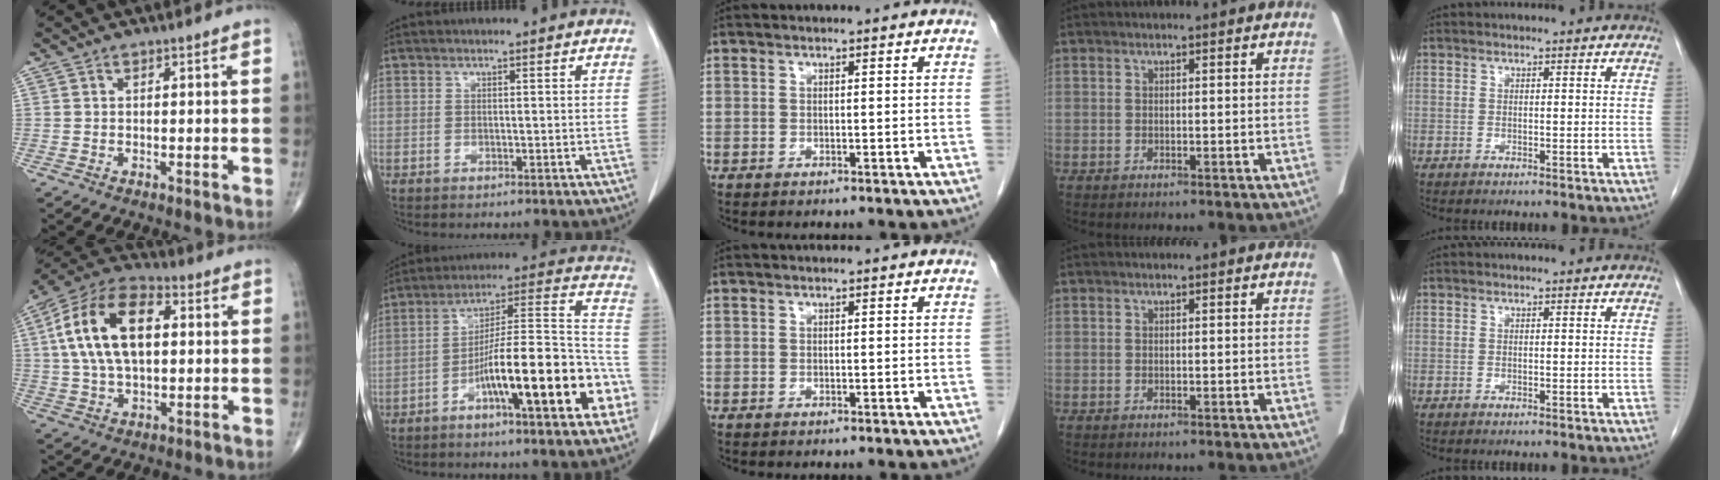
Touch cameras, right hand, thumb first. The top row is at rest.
{"thumb": {"total": 18.0, "force": [3.1, 9.9, 14.7], "torque": [-0.273, 0.024, 0.049]}, "index": {"total": 19.1, "force": [-7.8, 3.3, 17.1], "torque": [-0.229, 0.029, -0.115]}}